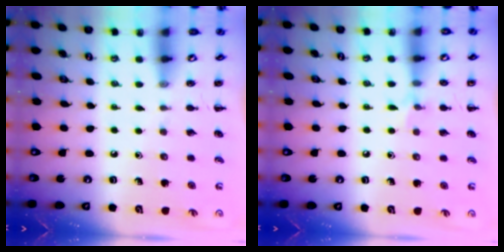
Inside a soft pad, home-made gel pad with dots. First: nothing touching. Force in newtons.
{"total": 5.2, "press": 4.9, "slide": 1.7}